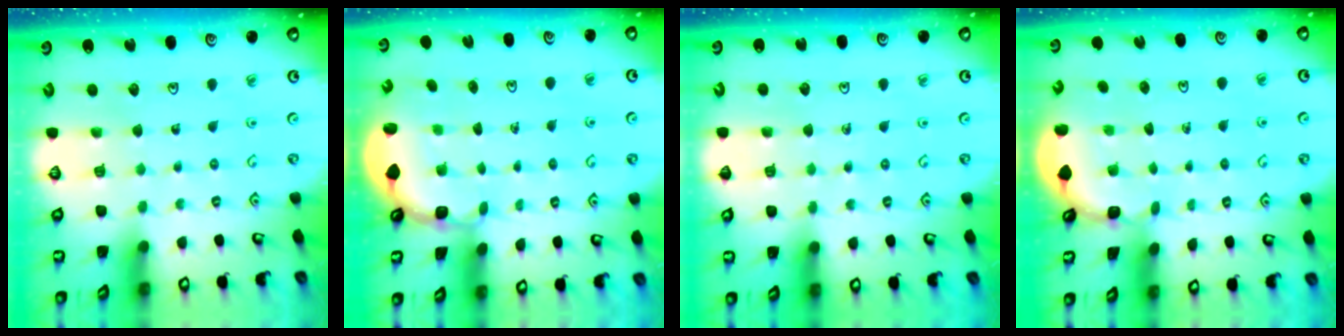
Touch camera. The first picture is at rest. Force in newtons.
{"total": 2.4, "press": 1.7, "slide": 1.7}
{"total": 2.7, "press": 2.6, "slide": 0.5}
{"total": 1.5, "press": 1.5, "slide": 0.2}